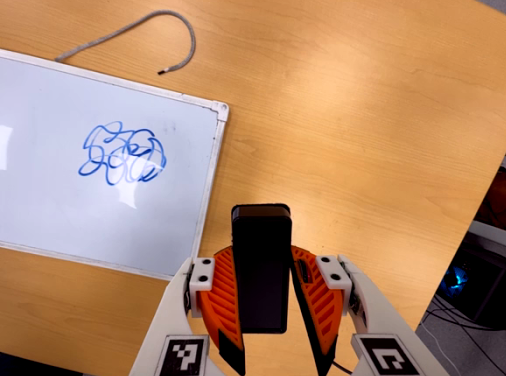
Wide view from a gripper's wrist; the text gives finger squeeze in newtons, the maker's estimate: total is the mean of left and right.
{"total": 6.3, "left": 5.6, "right": 7.0}